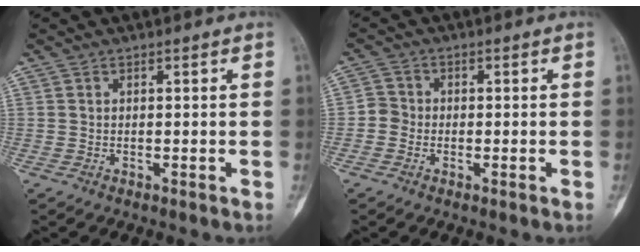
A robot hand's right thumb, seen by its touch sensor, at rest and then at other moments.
{"total": 2.6, "force": [-0.8, 2.3, 0.7], "torque": [0.003, 0.009, -0.028]}